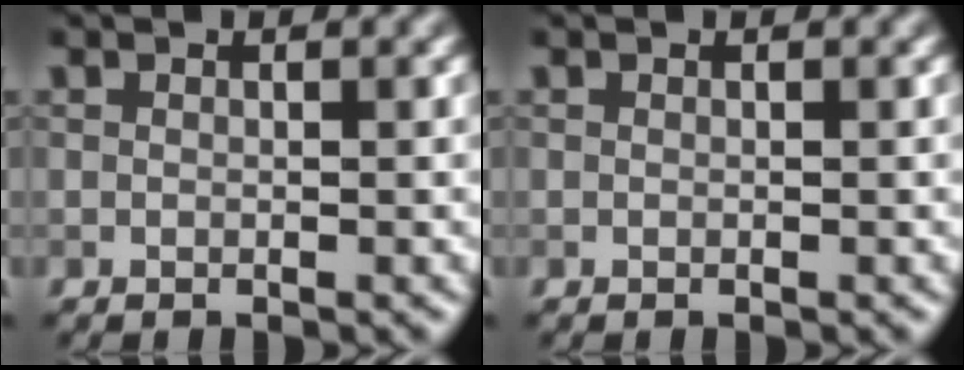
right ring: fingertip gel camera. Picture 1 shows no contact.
{"total": 0.0}